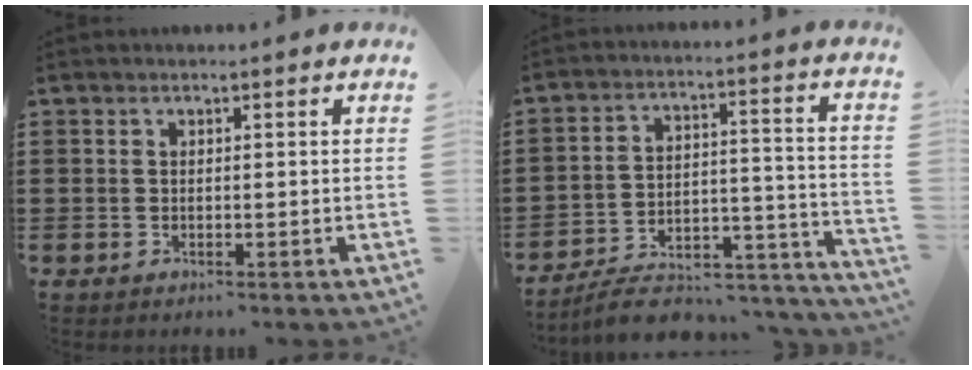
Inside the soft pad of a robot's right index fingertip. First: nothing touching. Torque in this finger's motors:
{"motor_torque": [-1.12, -0.51, -0.04, -0.21]}